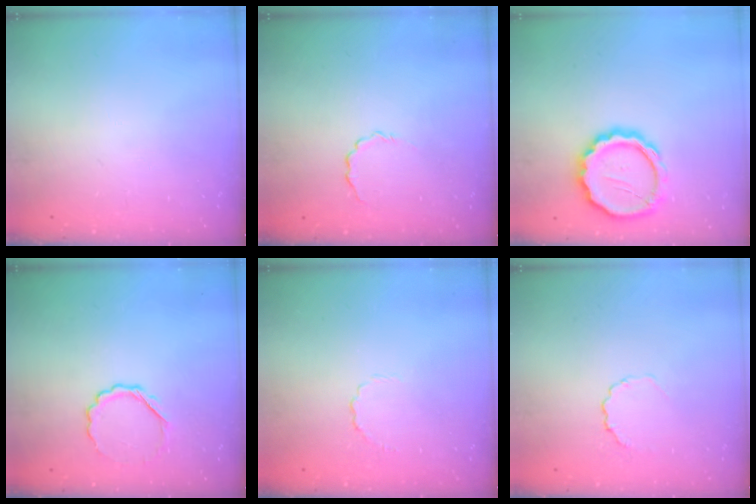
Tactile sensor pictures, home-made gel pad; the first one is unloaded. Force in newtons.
{"total": 2.9, "press": 2.7, "slide": 0.9}
{"total": 13.2, "press": 13.0, "slide": 2.0}
{"total": 4.7, "press": 4.6, "slide": 1.1}
{"total": 2.6, "press": 2.4, "slide": 1.0}
{"total": 2.6, "press": 2.3, "slide": 1.0}